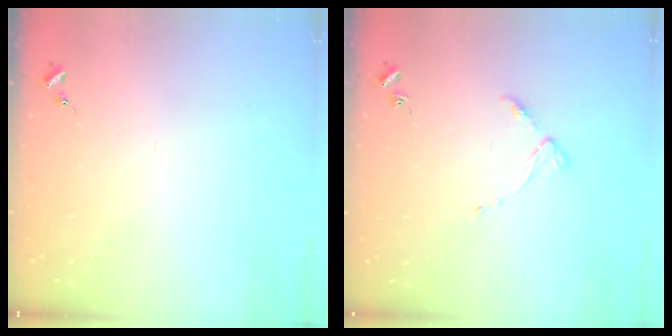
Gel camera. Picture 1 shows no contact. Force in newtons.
{"total": 3.8, "press": 3.8, "slide": 0.5}